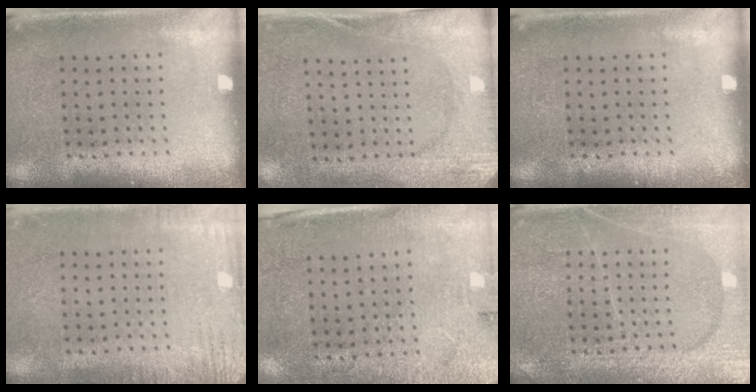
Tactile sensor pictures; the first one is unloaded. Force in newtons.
{"total": 2.7, "press": 2.1, "slide": 1.7}
{"total": 0.0}
{"total": 2.5, "press": 2.5, "slide": 0.4}
{"total": 2.7, "press": 2.3, "slide": 1.4}
{"total": 3.6, "press": 3.6, "slide": 0.3}